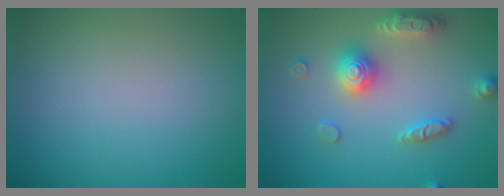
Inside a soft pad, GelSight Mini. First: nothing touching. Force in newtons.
{"total": 4.9, "press": 4.8, "slide": 0.8}